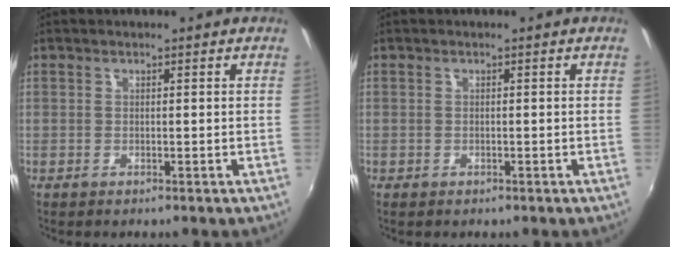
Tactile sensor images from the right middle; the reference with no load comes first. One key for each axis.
{"total": 0.8, "fx": -0.6, "fy": 0.4, "fz": 0.3, "tx": -0.008, "ty": -0.002, "tz": -0.010}